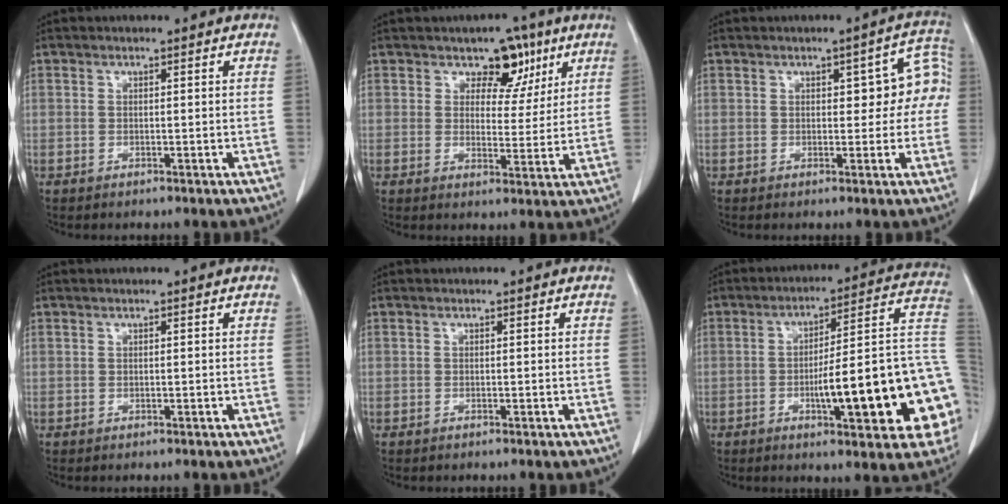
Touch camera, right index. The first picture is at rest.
{"total": 6.0, "force": [3.6, 4.0, 2.6], "torque": [-0.018, 0.002, 0.050]}
{"total": 6.8, "force": [0.8, 3.4, 5.9], "torque": [-0.054, 0.034, 0.010]}
{"total": 0.0}
{"total": 0.0}
{"total": 22.0, "force": [-4.9, 3.3, 21.2], "torque": [-0.200, 0.029, -0.059]}